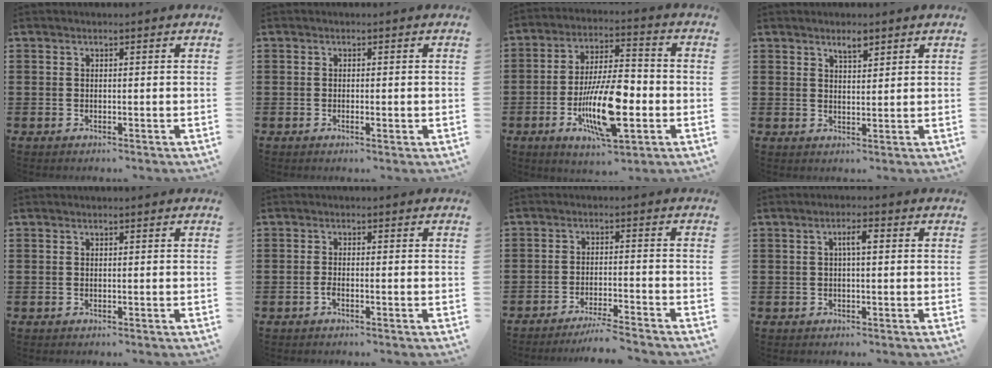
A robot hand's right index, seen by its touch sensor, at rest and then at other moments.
{"total": 0.8, "force": [-0.2, 0.2, 0.8], "torque": [-0.014, -0.004, -0.003]}
{"total": 14.7, "force": [-4.1, 5.1, 13.1], "torque": [-0.247, -0.007, -0.073]}
{"total": 2.4, "force": [1.9, 0.7, 1.3], "torque": [-0.020, -0.001, 0.031]}
{"total": 0.0}
{"total": 1.4, "force": [-0.9, 0.2, 1.1], "torque": [-0.028, -0.005, -0.018]}
{"total": 3.9, "force": [-3.7, -0.6, 1.2], "torque": [-0.023, -0.007, -0.074]}
{"total": 2.6, "force": [0.3, 0.6, 2.5], "torque": [-0.049, 0.007, 0.001]}